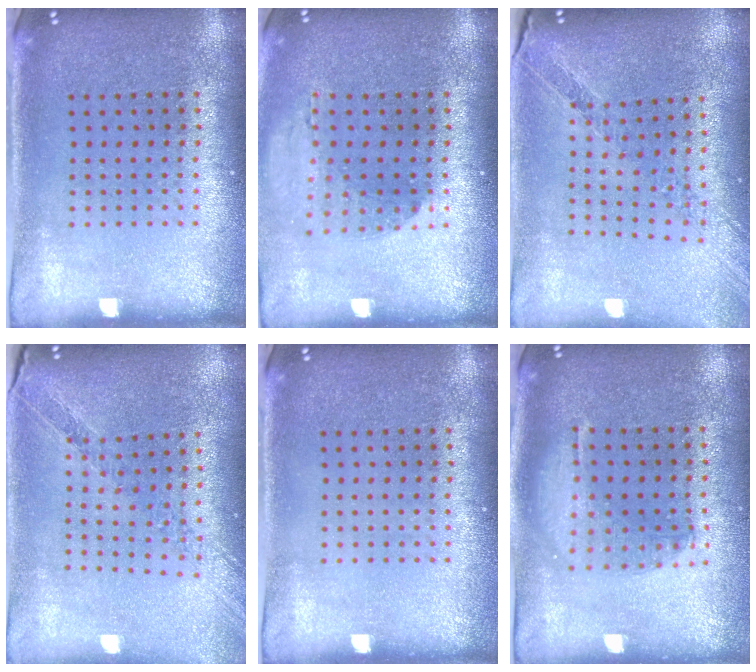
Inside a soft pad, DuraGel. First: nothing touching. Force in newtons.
{"total": 1.2, "press": 1.2, "slide": 0.2}
{"total": 1.1, "press": 1.0, "slide": 0.0}
{"total": 1.0, "press": 1.0, "slide": 0.1}
{"total": 0.0}
{"total": 1.4, "press": 1.3, "slide": 0.5}